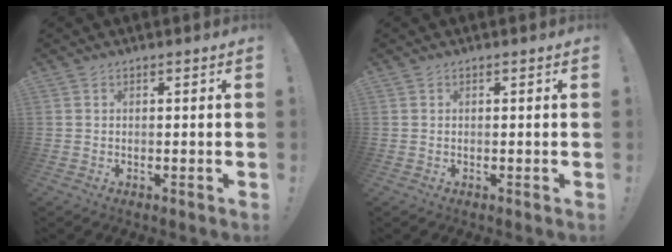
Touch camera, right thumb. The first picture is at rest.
{"total": 0.0}